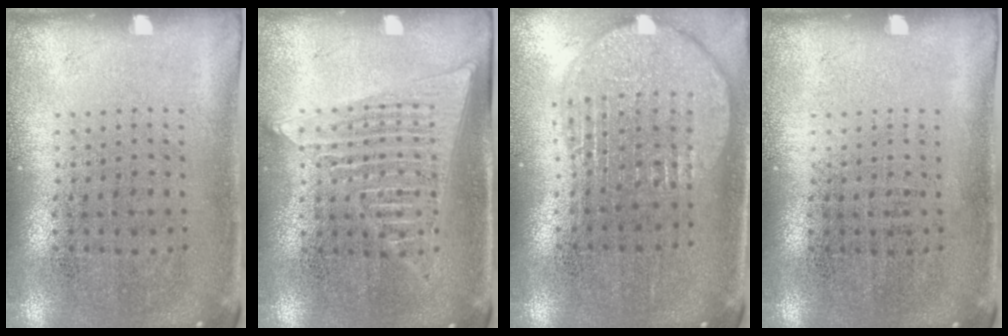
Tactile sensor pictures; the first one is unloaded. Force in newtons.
{"total": 1.6, "press": 1.5, "slide": 0.6}
{"total": 2.0, "press": 1.7, "slide": 1.1}
{"total": 0.0}